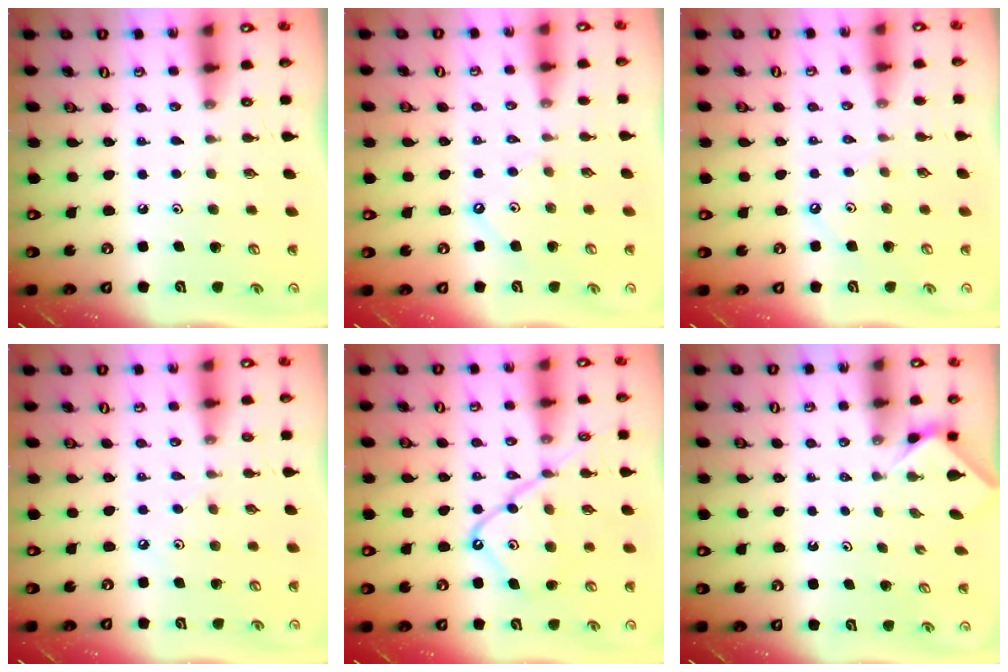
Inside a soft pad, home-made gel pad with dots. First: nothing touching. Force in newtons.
{"total": 1.8, "press": 1.8, "slide": 0.3}
{"total": 1.0, "press": 0.9, "slide": 0.3}
{"total": 4.0, "press": 4.0, "slide": 0.6}
{"total": 15.3, "press": 15.2, "slide": 1.6}
{"total": 1.3, "press": 1.3, "slide": 0.4}